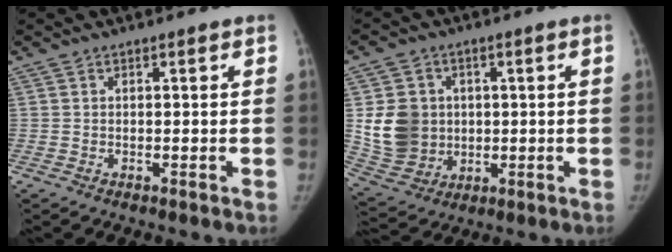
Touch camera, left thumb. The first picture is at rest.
{"total": 11.6, "force": [1.0, 10.2, 5.4], "torque": [-0.070, -0.005, 0.037]}